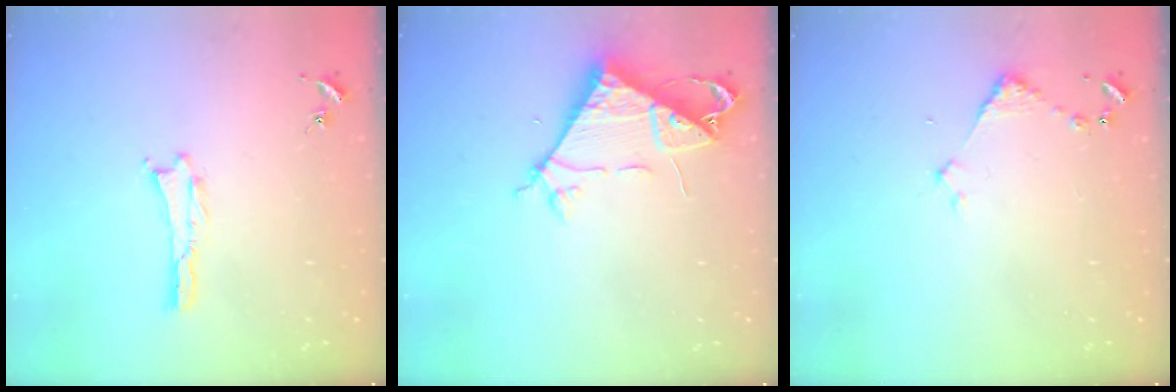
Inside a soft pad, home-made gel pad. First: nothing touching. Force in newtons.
{"total": 7.3, "press": 7.3, "slide": 0.8}
{"total": 2.9, "press": 2.9, "slide": 0.3}